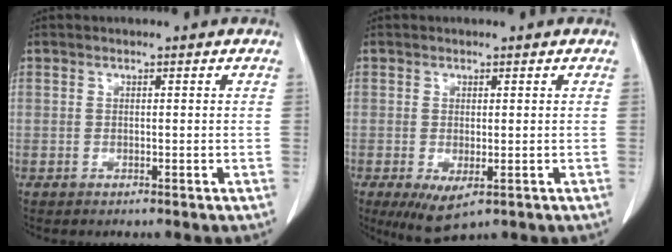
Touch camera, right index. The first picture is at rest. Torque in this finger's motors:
{"motor_torque": [0.62, -0.58, 0.17, 0.03]}